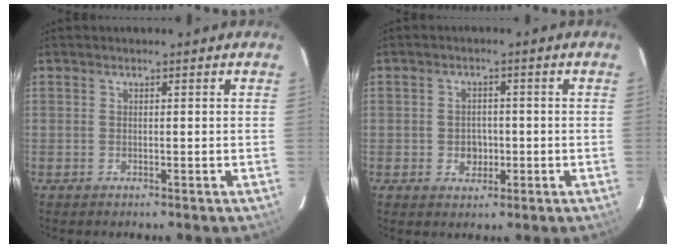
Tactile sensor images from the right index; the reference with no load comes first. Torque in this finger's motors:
{"motor_torque": [0.06, -0.03, 0.02, 0.00]}